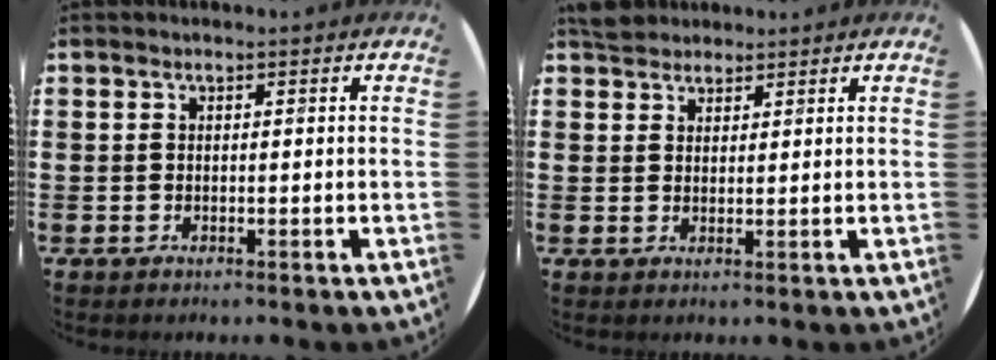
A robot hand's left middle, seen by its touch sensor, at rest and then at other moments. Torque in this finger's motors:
{"motor_torque": [-0.34, -0.52, 0.12, 0.02]}